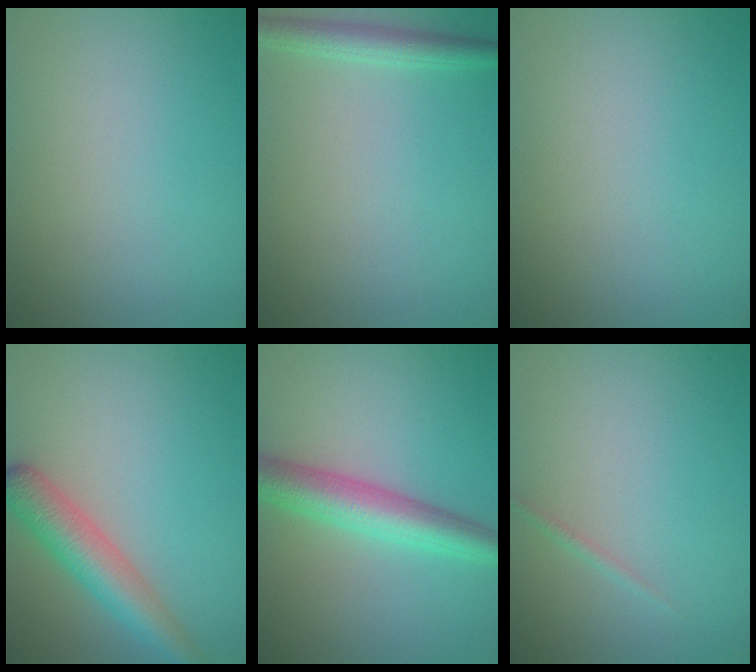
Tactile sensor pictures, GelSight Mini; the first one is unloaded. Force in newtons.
{"total": 2.3, "press": 2.3, "slide": 0.1}
{"total": 0.0}
{"total": 4.5, "press": 4.5, "slide": 0.2}
{"total": 5.0, "press": 5.0, "slide": 0.2}
{"total": 0.6, "press": 0.6, "slide": 0.0}